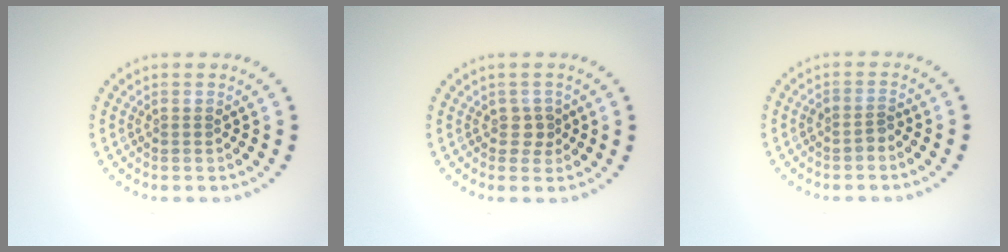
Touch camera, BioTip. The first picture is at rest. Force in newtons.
{"total": 1.2, "press": 1.0, "slide": 0.7}
{"total": 1.1, "press": 0.8, "slide": 0.6}